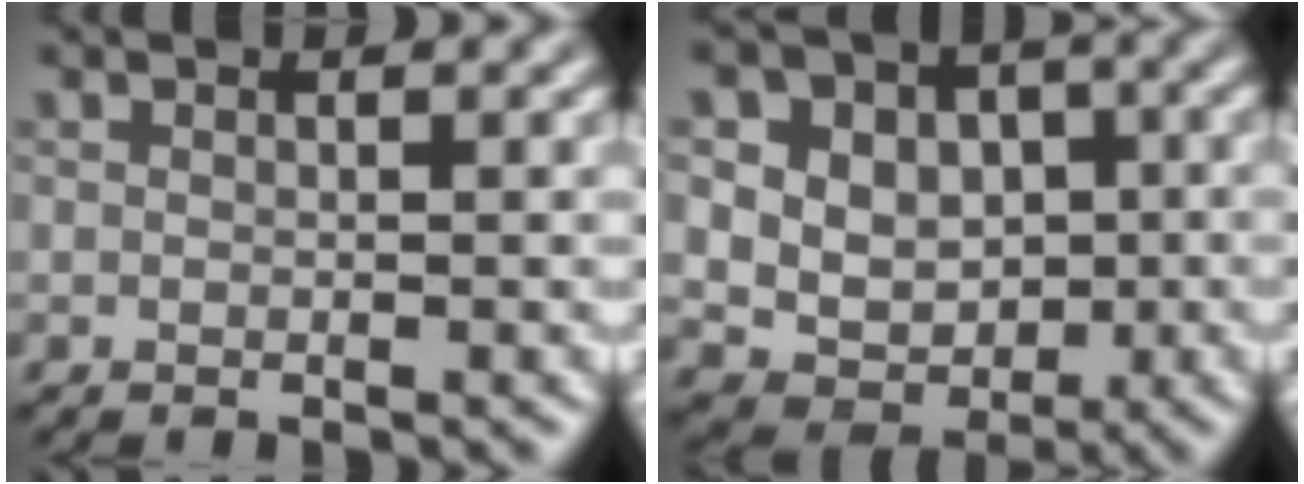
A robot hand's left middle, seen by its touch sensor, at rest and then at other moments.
{"total": 11.2, "force": [3.5, 9.1, 5.4], "torque": [-0.099, 0.021, 0.055]}